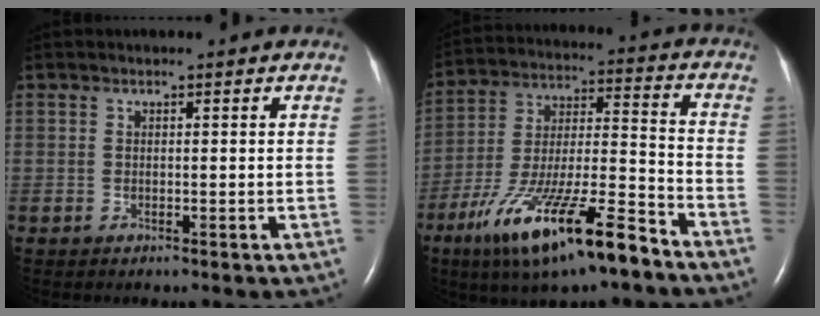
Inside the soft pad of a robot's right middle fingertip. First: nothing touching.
{"total": 19.3, "force": [-12.4, 2.7, 14.4], "torque": [-0.260, -0.024, -0.219]}